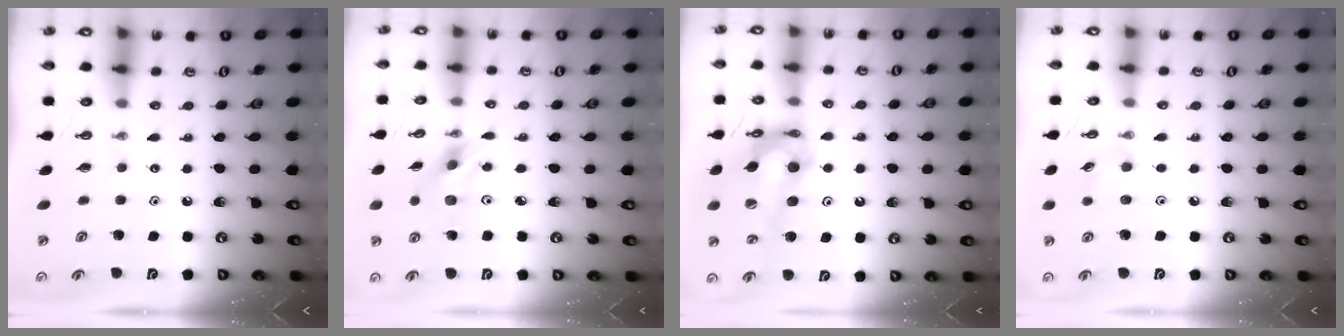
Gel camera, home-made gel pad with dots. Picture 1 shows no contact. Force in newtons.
{"total": 10.7, "press": 10.1, "slide": 3.6}
{"total": 18.5, "press": 17.8, "slide": 5.3}
{"total": 5.2, "press": 5.0, "slide": 1.4}